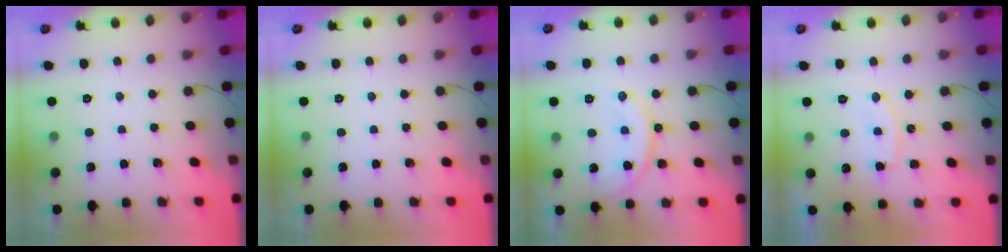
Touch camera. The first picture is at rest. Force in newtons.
{"total": 0.0}
{"total": 12.3, "press": 12.3, "slide": 0.5}
{"total": 10.0, "press": 9.9, "slide": 0.5}